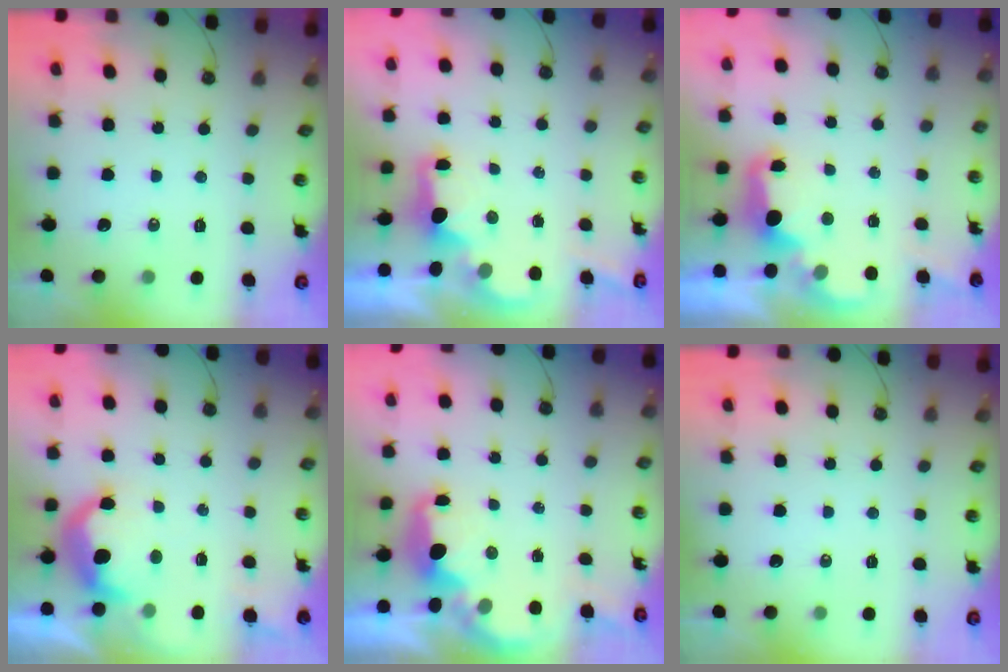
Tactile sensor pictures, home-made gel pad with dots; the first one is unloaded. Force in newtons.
{"total": 1.9, "press": 1.8, "slide": 0.7}
{"total": 2.8, "press": 2.6, "slide": 0.9}
{"total": 10.7, "press": 10.7, "slide": 0.7}
{"total": 2.9, "press": 2.8, "slide": 0.4}
{"total": 0.0}